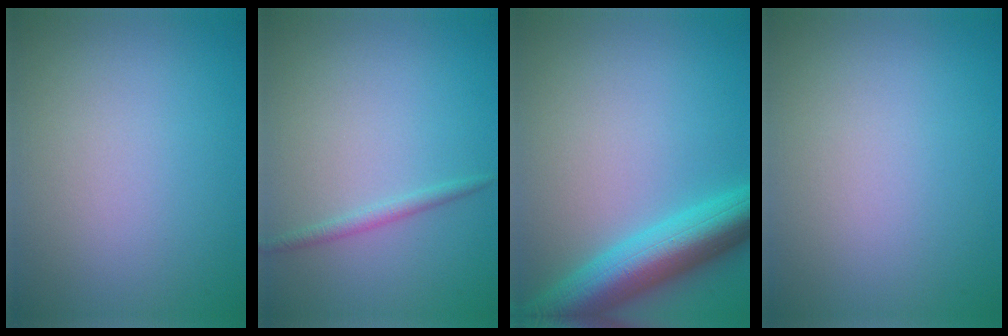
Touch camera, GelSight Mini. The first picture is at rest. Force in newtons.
{"total": 1.2, "press": 1.2, "slide": 0.1}
{"total": 8.0, "press": 8.0, "slide": 0.4}
{"total": 0.0}